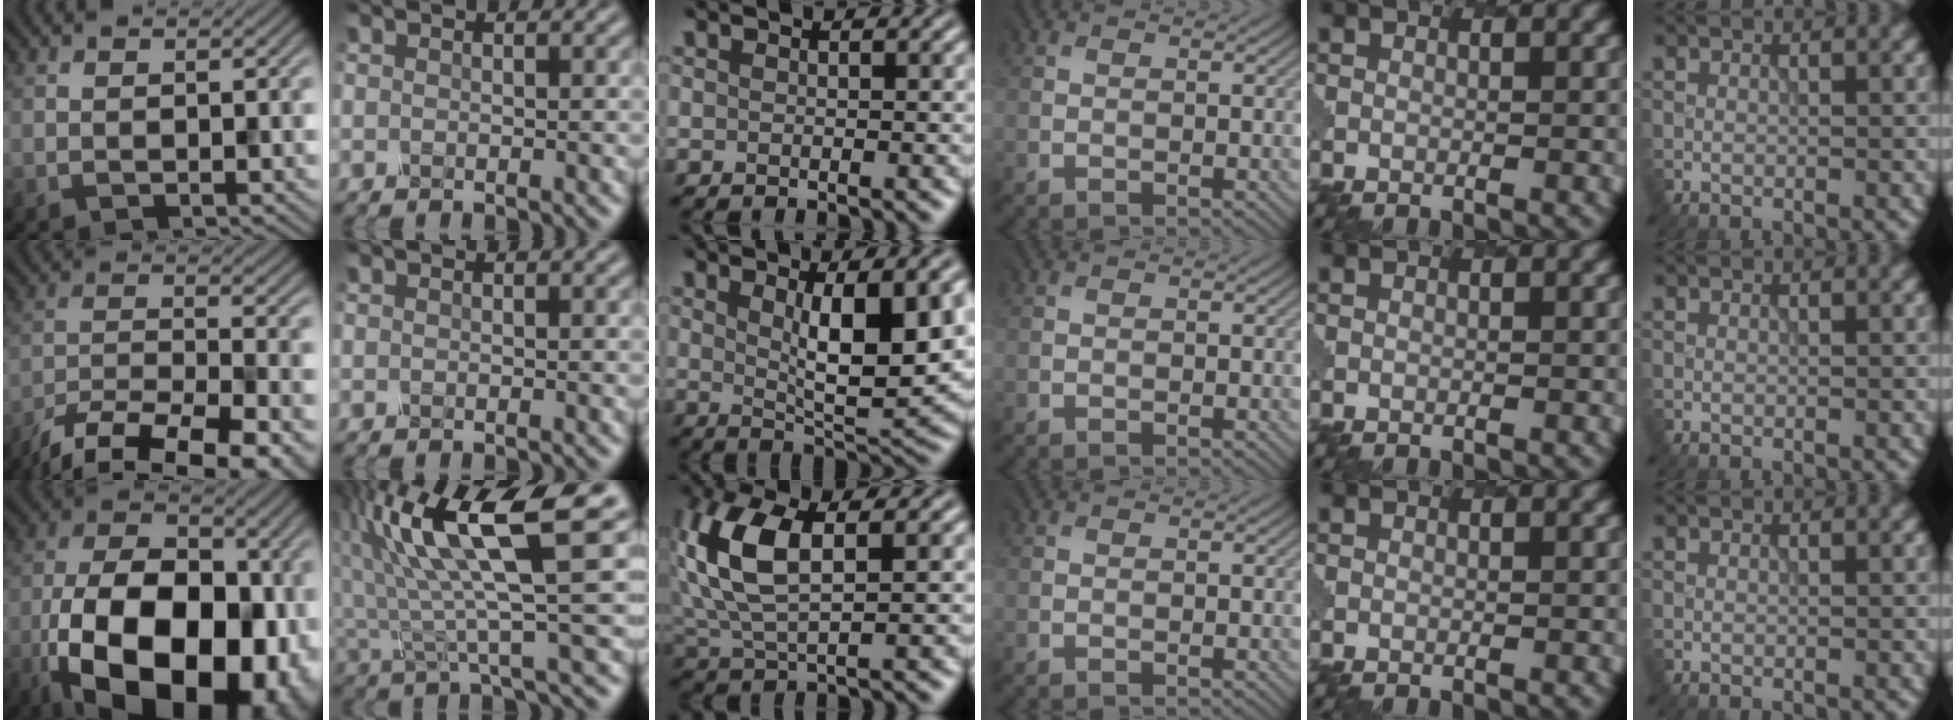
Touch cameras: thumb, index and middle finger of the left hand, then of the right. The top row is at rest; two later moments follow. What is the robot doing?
{"motion": "dispense", "object": "oil cruet"}